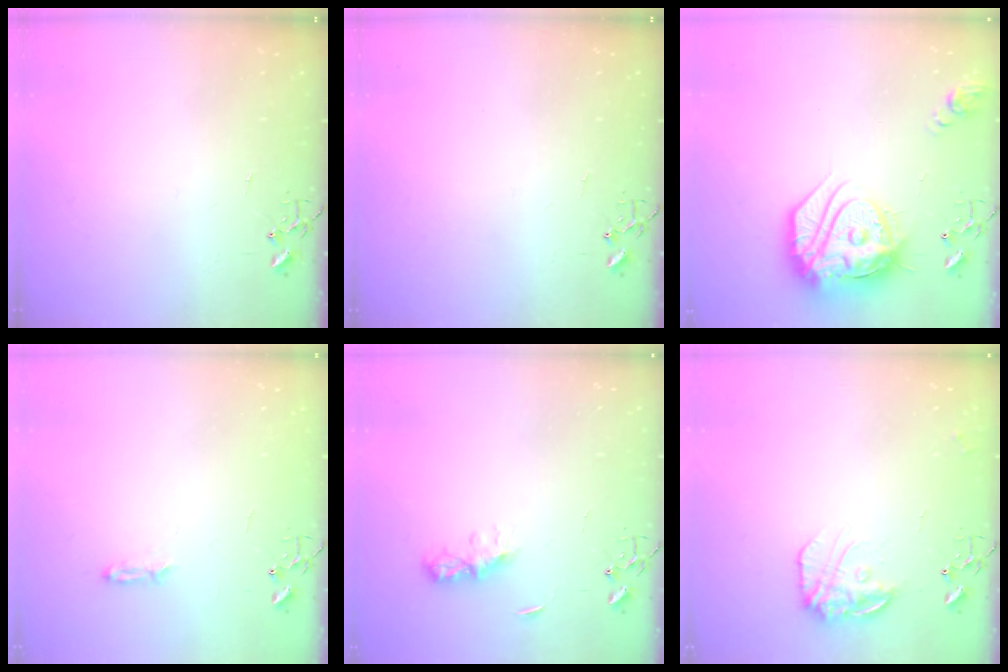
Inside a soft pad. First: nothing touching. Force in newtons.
{"total": 0.0}
{"total": 23.9, "press": 23.8, "slide": 2.1}
{"total": 3.2, "press": 3.2, "slide": 0.4}
{"total": 6.4, "press": 6.3, "slide": 0.7}
{"total": 13.7, "press": 13.7, "slide": 0.9}